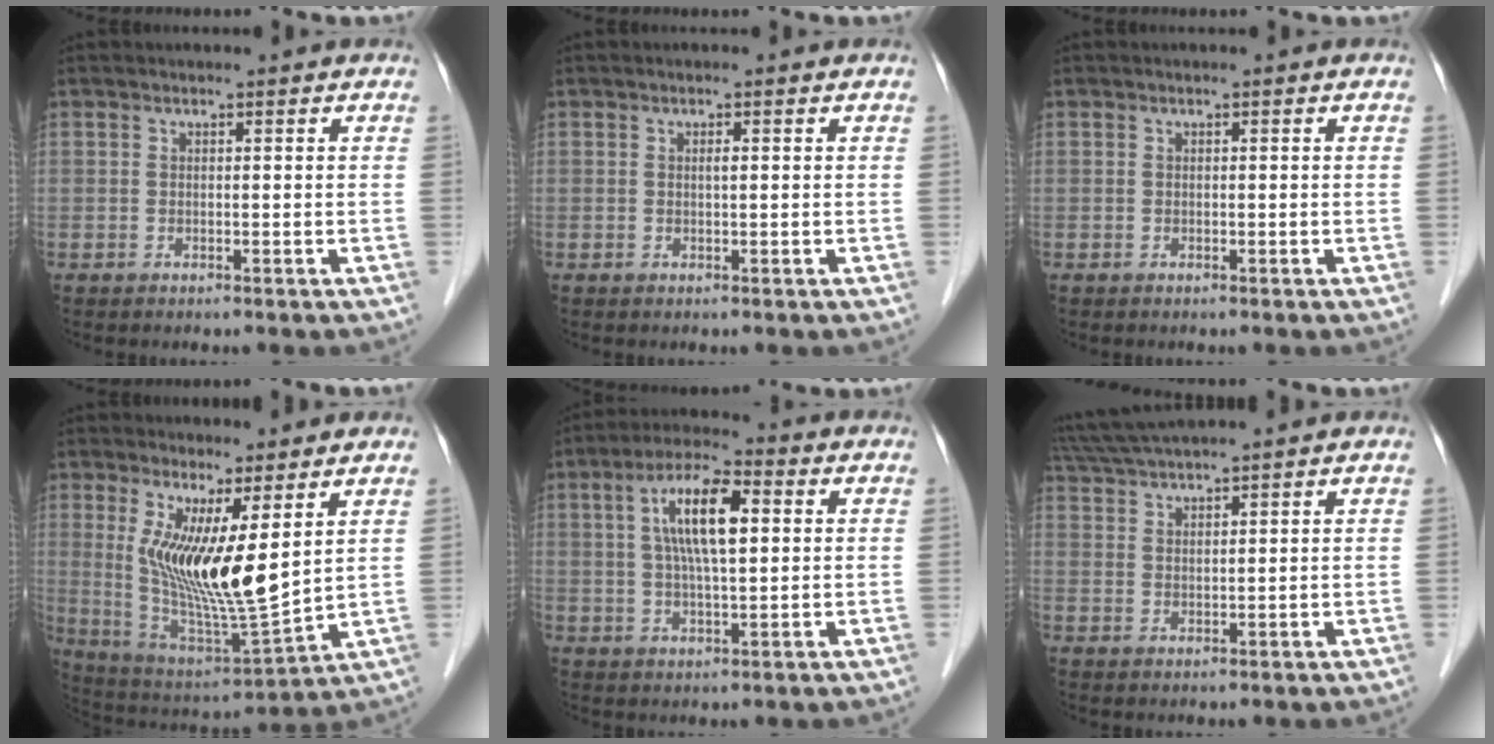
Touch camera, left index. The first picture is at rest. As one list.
[{"total": 0.6, "force": [0.1, 0.0, 0.5], "torque": [-0.009, 0.000, 0.003]}, {"total": 0.0}, {"total": 13.0, "force": [3.8, 1.7, 12.3], "torque": [-0.238, -0.027, 0.079]}, {"total": 9.8, "force": [2.2, 2.3, 9.3], "torque": [-0.176, 0.017, 0.038]}, {"total": 9.9, "force": [9.0, -0.6, 4.2], "torque": [-0.081, 0.036, 0.149]}]